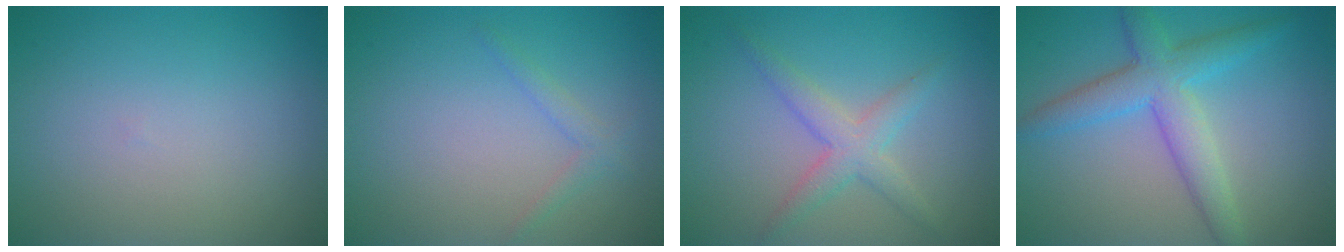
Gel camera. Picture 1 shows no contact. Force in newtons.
{"total": 1.3, "press": 1.3, "slide": 0.1}
{"total": 2.9, "press": 2.9, "slide": 0.1}
{"total": 5.0, "press": 5.0, "slide": 0.1}